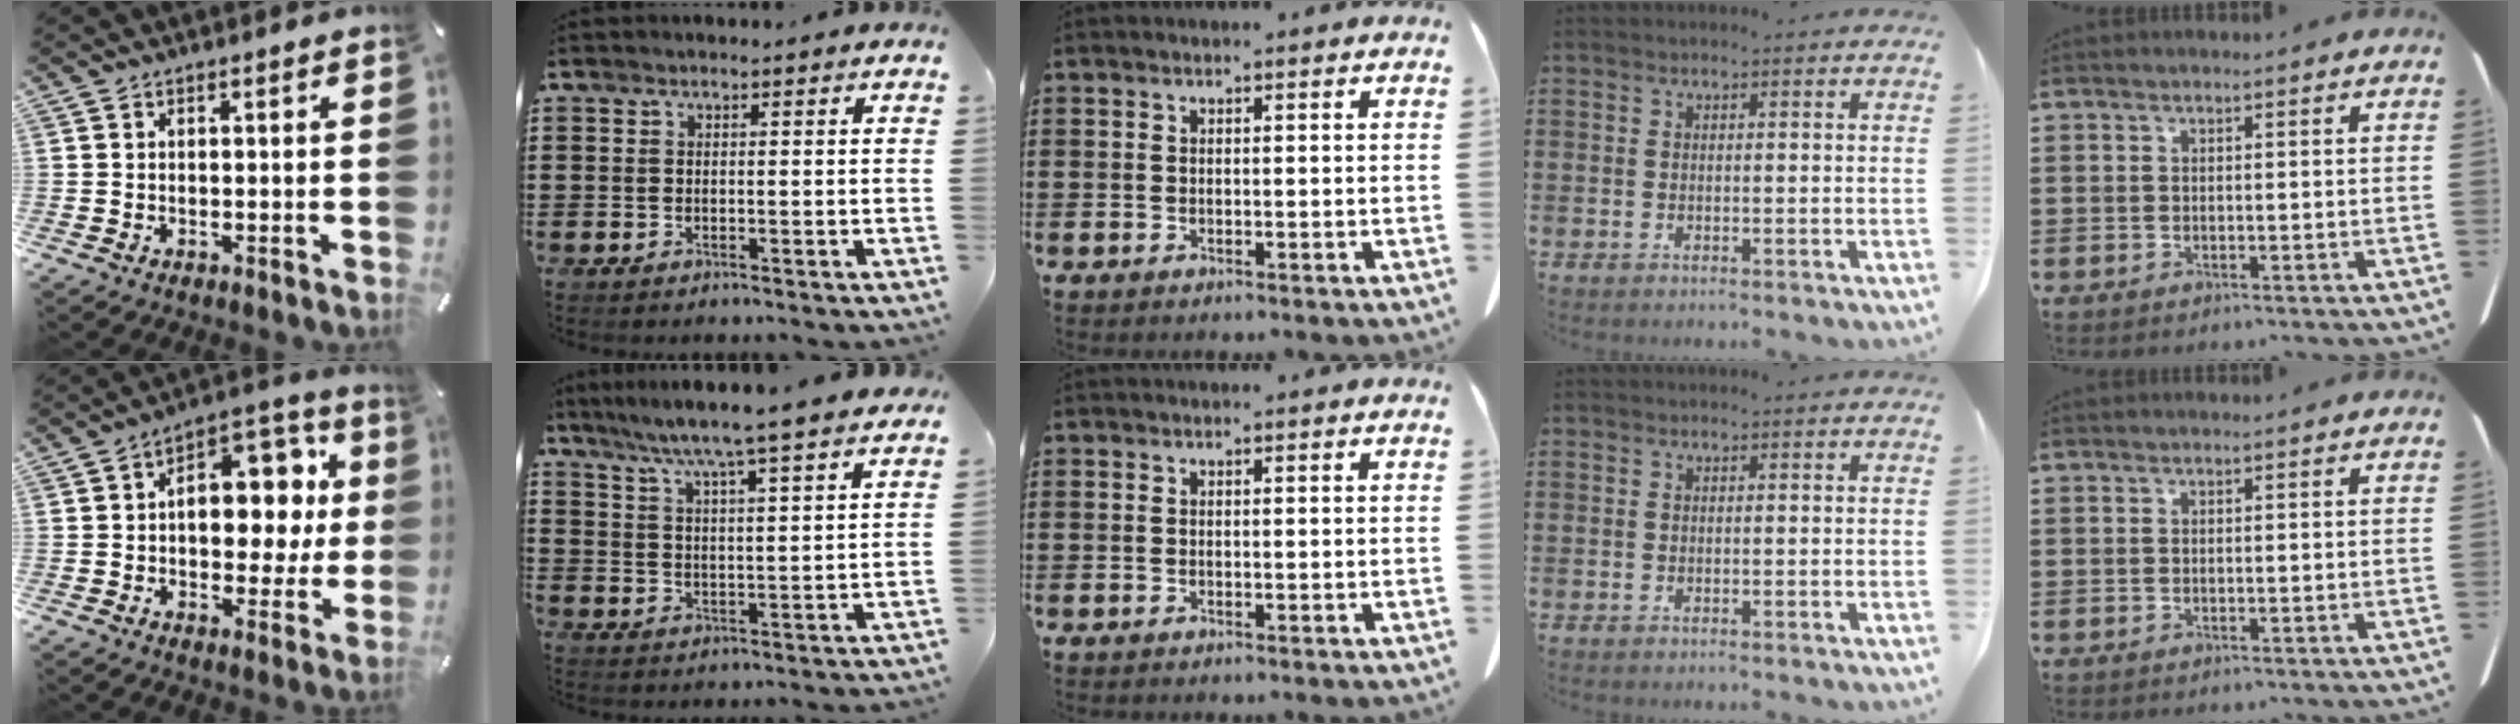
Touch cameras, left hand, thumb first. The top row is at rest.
{"thumb": {"total": 14.5, "force": [2.0, 9.7, 10.6], "torque": [-0.128, -0.014, 0.037]}, "index": {"total": 5.8, "force": [5.2, -1.4, 2.3], "torque": [-0.068, -0.041, 0.081]}}